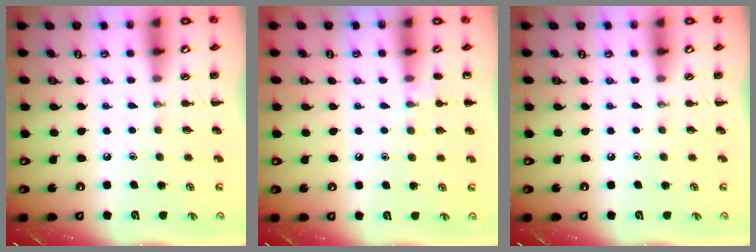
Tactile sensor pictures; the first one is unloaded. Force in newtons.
{"total": 6.1, "press": 5.9, "slide": 1.8}
{"total": 0.0}